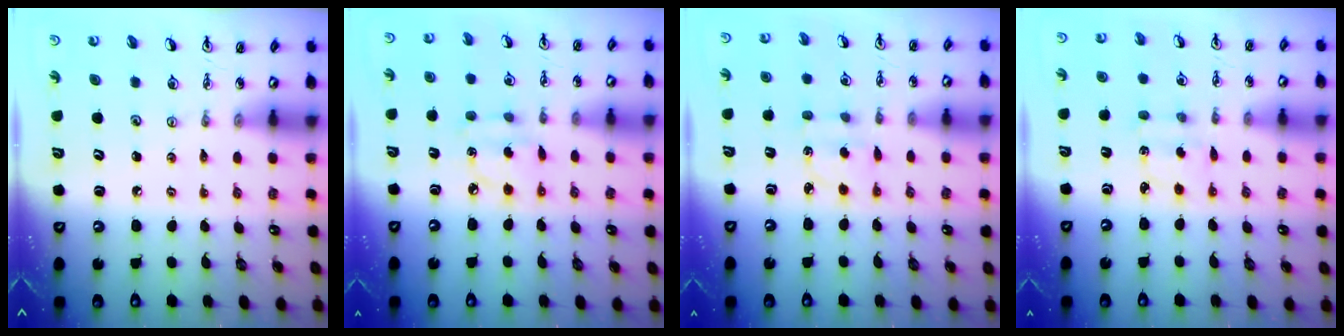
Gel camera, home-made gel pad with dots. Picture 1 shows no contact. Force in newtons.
{"total": 4.0, "press": 4.0, "slide": 0.3}
{"total": 2.9, "press": 2.8, "slide": 0.8}
{"total": 2.8, "press": 2.8, "slide": 0.5}